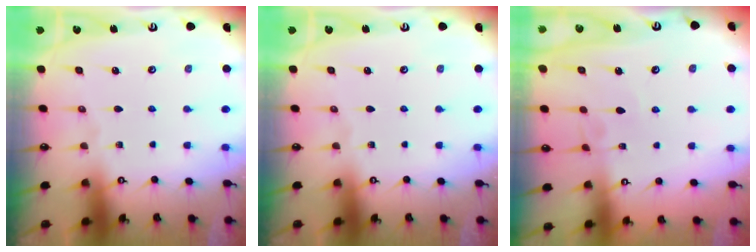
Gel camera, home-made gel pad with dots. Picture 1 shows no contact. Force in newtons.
{"total": 0.0}
{"total": 2.7, "press": 2.7, "slide": 0.4}